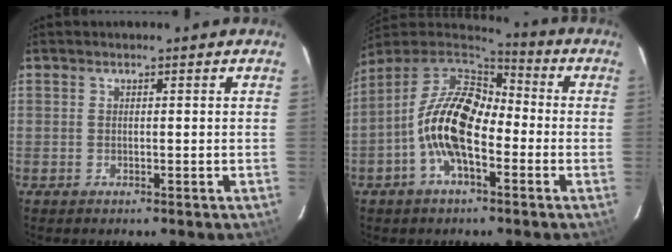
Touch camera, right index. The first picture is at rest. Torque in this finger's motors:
{"motor_torque": [2.14, 0.00, 1.05, 0.21]}